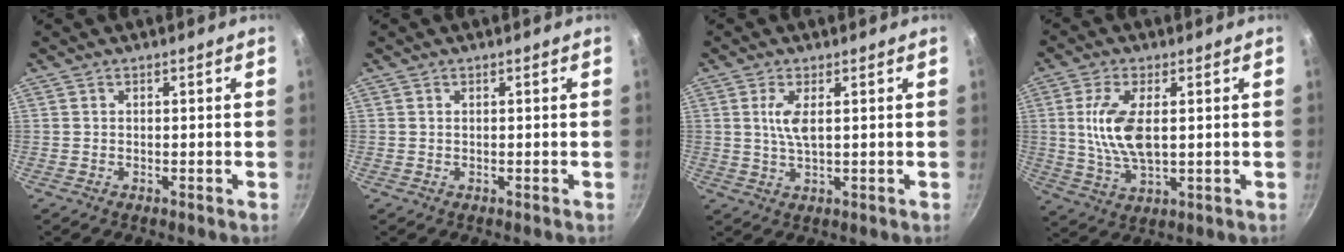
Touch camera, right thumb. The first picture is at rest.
{"total": 0.0}
{"total": 4.2, "force": [1.0, 1.4, 3.8], "torque": [-0.080, -0.003, 0.022]}
{"total": 10.3, "force": [1.3, 4.8, 9.0], "torque": [-0.177, -0.006, 0.029]}